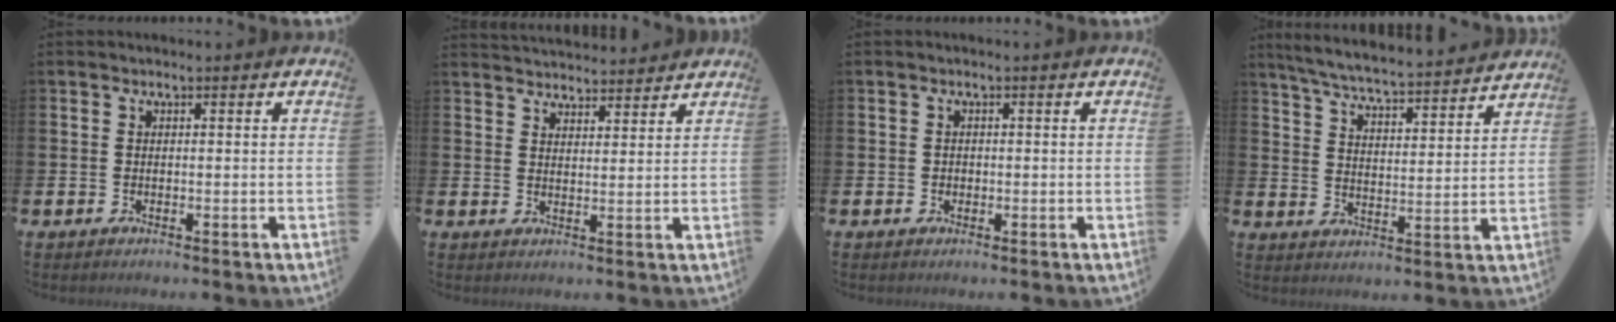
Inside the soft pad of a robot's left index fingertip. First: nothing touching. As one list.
[{"total": 3.9, "force": [3.8, 0.6, -0.3], "torque": [-0.003, -0.020, 0.072]}, {"total": 0.7, "force": [0.0, 0.7, 0.2], "torque": [0.000, 0.005, -0.003]}, {"total": 6.5, "force": [6.2, 0.1, 1.7], "torque": [-0.057, -0.046, 0.107]}]